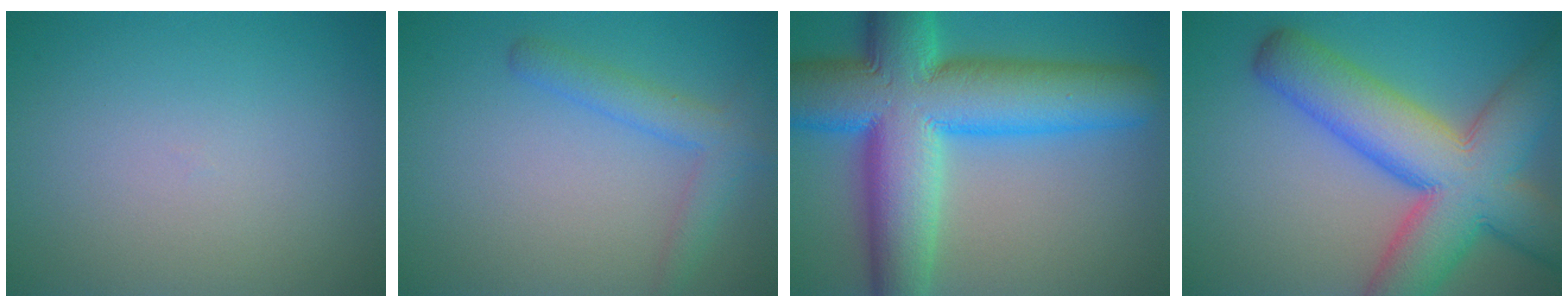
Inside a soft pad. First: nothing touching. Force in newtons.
{"total": 2.7, "press": 2.7, "slide": 0.1}
{"total": 15.3, "press": 15.3, "slide": 0.3}
{"total": 12.5, "press": 12.4, "slide": 0.5}